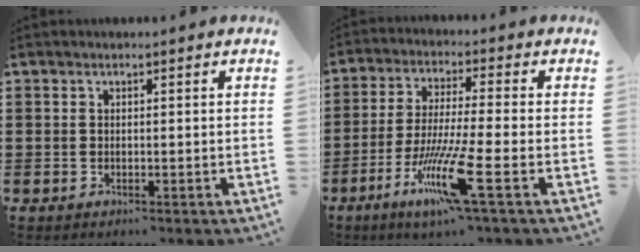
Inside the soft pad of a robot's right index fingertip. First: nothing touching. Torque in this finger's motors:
{"motor_torque": [2.06, -0.08, 0.48, 0.21]}